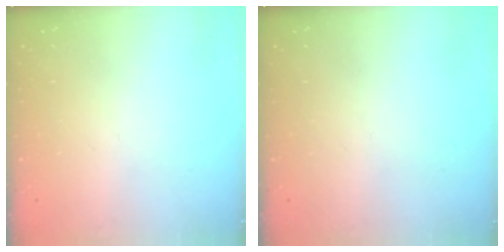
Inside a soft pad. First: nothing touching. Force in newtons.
{"total": 0.0}